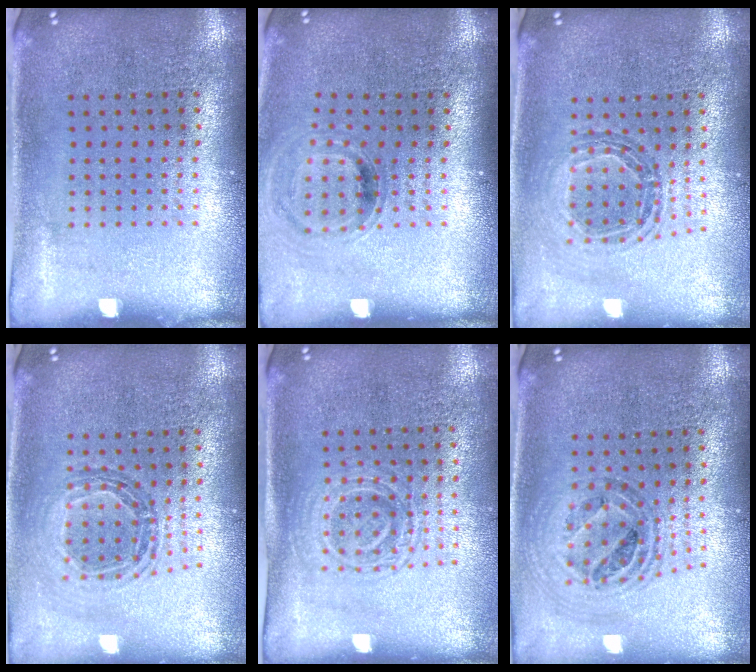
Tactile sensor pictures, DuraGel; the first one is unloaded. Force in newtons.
{"total": 0.8, "press": 0.8, "slide": 0.2}
{"total": 0.8, "press": 0.8, "slide": 0.1}
{"total": 0.8, "press": 0.8, "slide": 0.1}
{"total": 1.5, "press": 1.4, "slide": 0.6}
{"total": 0.9, "press": 0.9, "slide": 0.2}